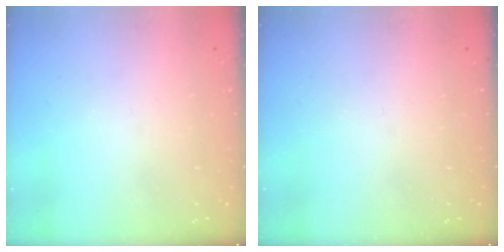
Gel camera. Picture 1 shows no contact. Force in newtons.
{"total": 0.0}